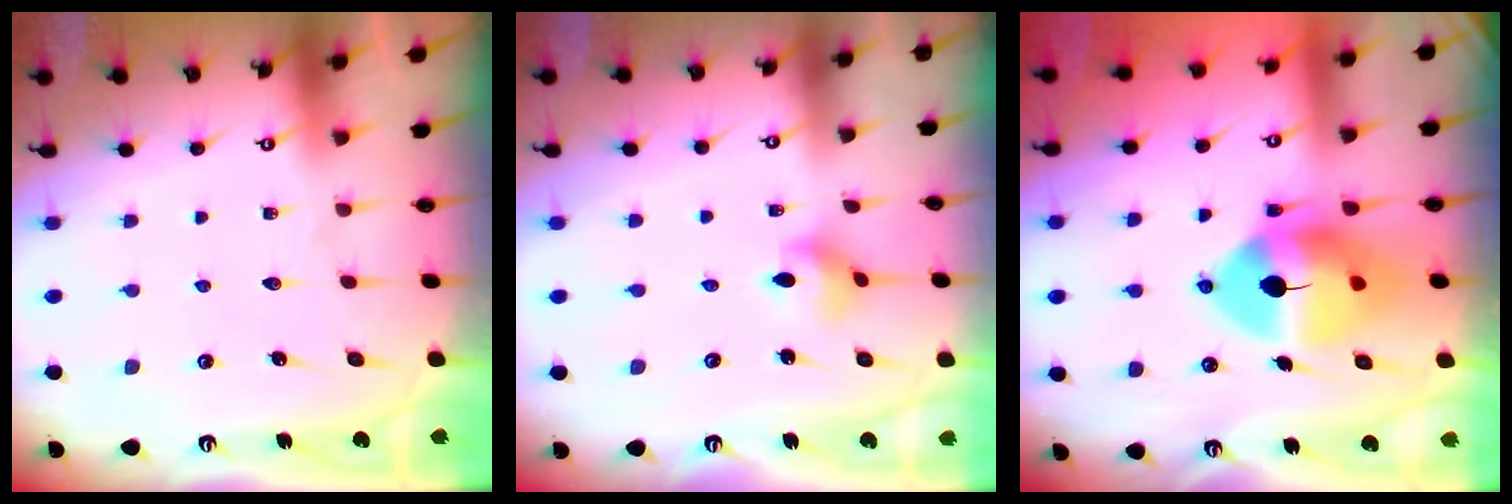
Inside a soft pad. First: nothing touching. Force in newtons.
{"total": 3.5, "press": 3.4, "slide": 0.8}
{"total": 14.9, "press": 14.7, "slide": 2.5}